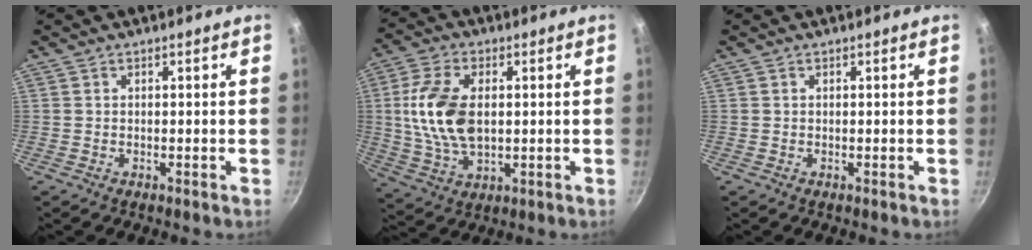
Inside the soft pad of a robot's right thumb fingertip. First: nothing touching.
{"total": 13.5, "force": [1.2, 7.9, 10.8], "torque": [-0.204, 0.000, 0.023]}
{"total": 0.0}